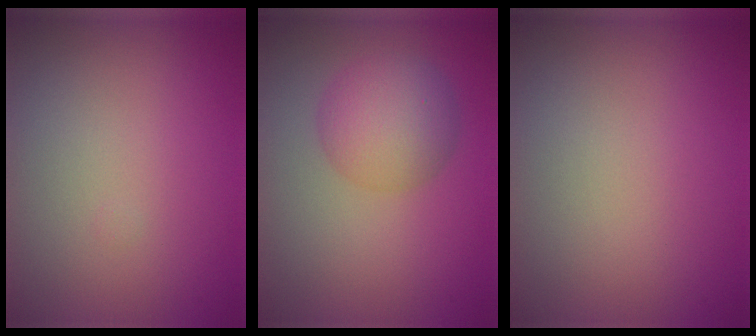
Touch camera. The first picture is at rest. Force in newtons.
{"total": 4.7, "press": 4.7, "slide": 0.1}
{"total": 0.0}